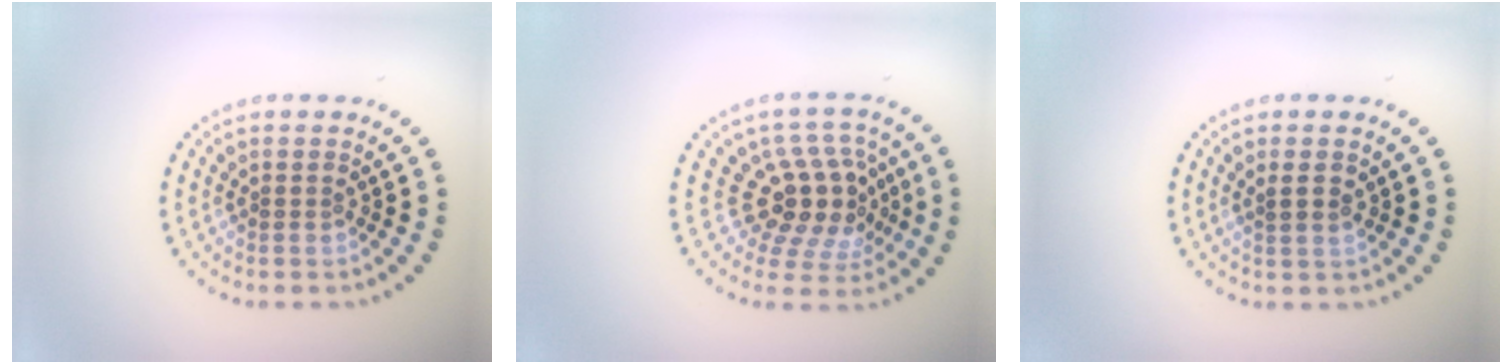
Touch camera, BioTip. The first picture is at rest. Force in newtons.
{"total": 4.8, "press": 3.9, "slide": 2.8}
{"total": 1.3, "press": 1.1, "slide": 0.6}